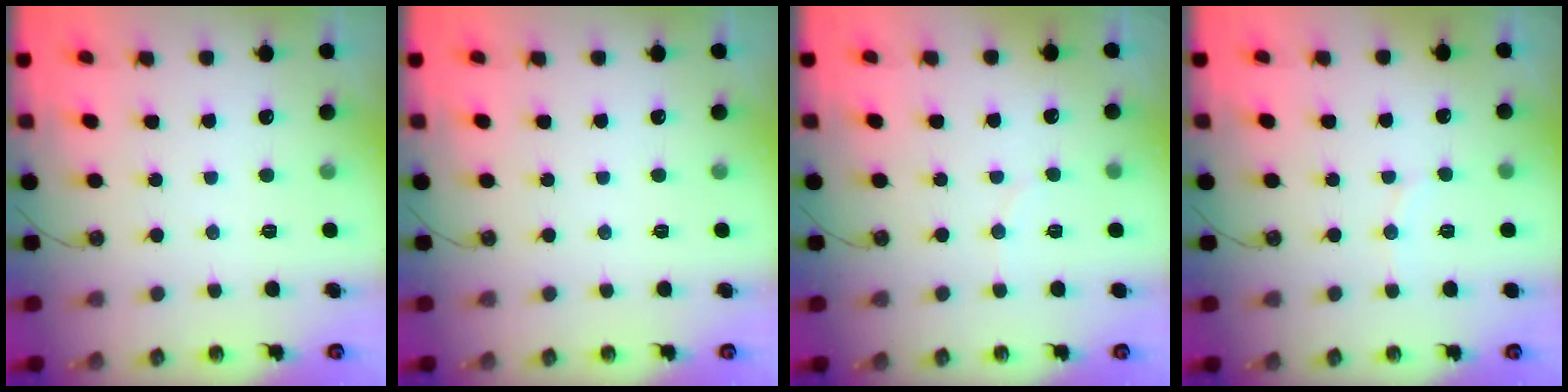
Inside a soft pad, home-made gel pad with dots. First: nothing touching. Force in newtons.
{"total": 0.0}
{"total": 2.7, "press": 2.6, "slide": 0.7}
{"total": 2.9, "press": 2.9, "slide": 0.3}